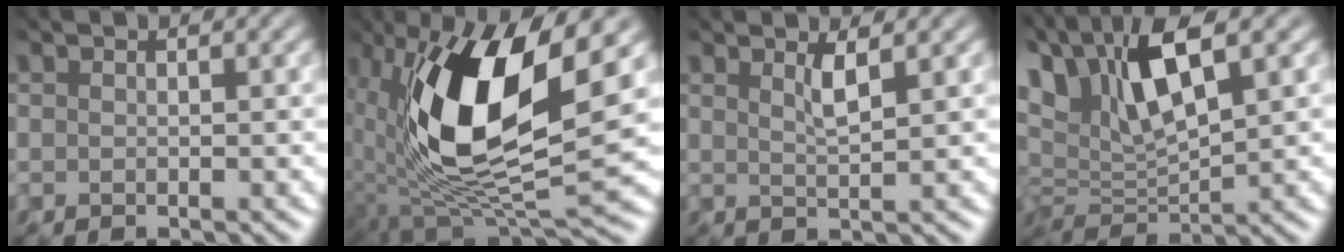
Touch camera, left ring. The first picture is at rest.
{"total": 11.9, "force": [1.8, 4.7, 10.8], "torque": [-0.199, -0.016, 0.035]}
{"total": 1.9, "force": [1.0, 0.4, 1.5], "torque": [-0.023, -0.001, 0.014]}
{"total": 9.4, "force": [3.9, 3.8, 7.7], "torque": [-0.153, 0.018, 0.065]}